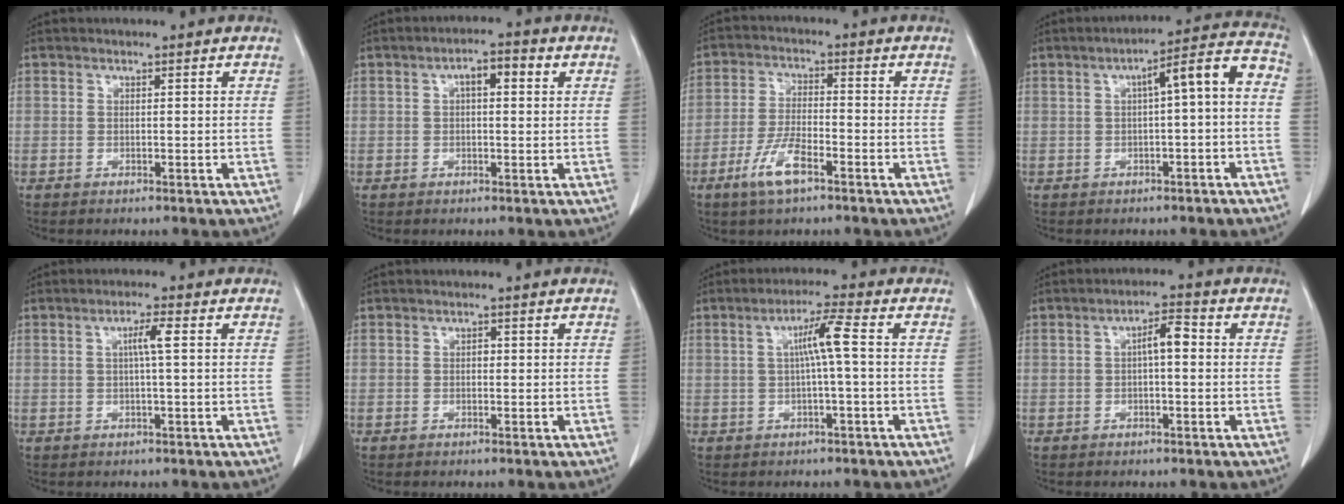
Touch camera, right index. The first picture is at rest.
{"total": 4.3, "force": [1.2, 1.4, 3.9], "torque": [-0.066, 0.016, 0.016]}
{"total": 6.6, "force": [-3.8, 1.7, 5.1], "torque": [-0.110, -0.007, -0.071]}
{"total": 7.9, "force": [-0.1, 1.2, 7.8], "torque": [-0.105, 0.034, -0.006]}
{"total": 2.9, "force": [0.5, -0.1, 2.9], "torque": [-0.052, 0.002, 0.008]}
{"total": 0.7, "force": [0.0, 0.5, 0.5], "torque": [-0.006, 0.003, -0.002]}
{"total": 4.9, "force": [0.4, -0.5, 4.9], "torque": [-0.086, 0.011, 0.009]}
{"total": 3.8, "force": [0.3, 1.0, 3.6], "torque": [-0.059, 0.014, 0.001]}